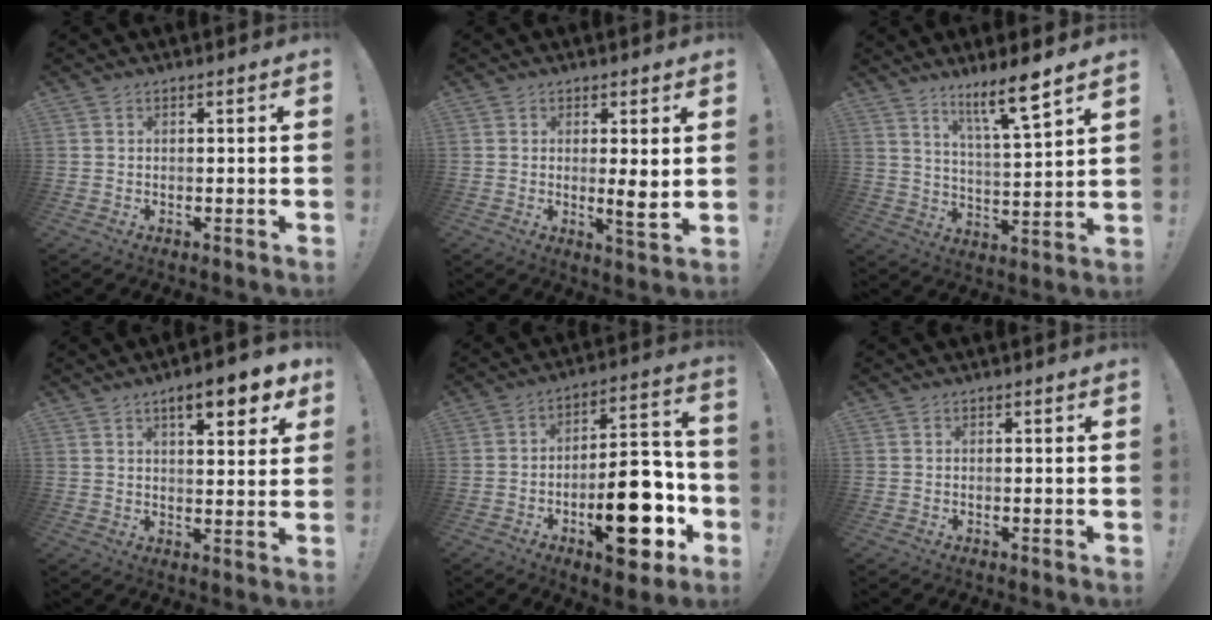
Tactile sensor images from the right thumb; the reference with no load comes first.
{"total": 5.0, "force": [0.5, 0.2, 4.9], "torque": [-0.061, -0.021, 0.005]}
{"total": 11.2, "force": [7.7, 0.3, 8.1], "torque": [-0.131, -0.050, 0.120]}
{"total": 9.4, "force": [5.4, 2.5, 7.3], "torque": [-0.090, -0.025, 0.086]}
{"total": 21.1, "force": [-7.8, 9.2, 17.3], "torque": [-0.240, 0.056, -0.109]}
{"total": 0.0}